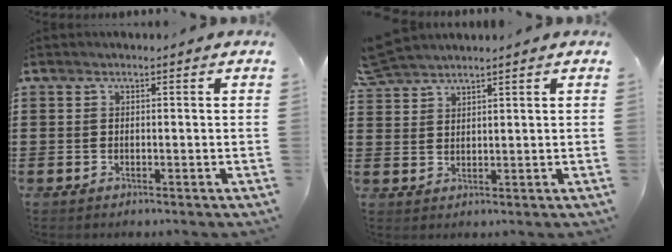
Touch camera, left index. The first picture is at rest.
{"total": 3.8, "force": [3.6, 0.4, 0.9], "torque": [-0.029, -0.004, 0.071]}